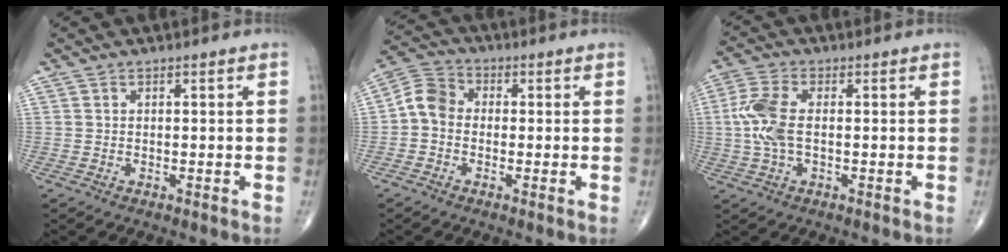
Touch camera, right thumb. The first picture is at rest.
{"total": 5.8, "force": [-0.7, 4.7, 3.4], "torque": [-0.049, 0.020, -0.030]}
{"total": 7.7, "force": [0.0, 3.8, 6.7], "torque": [-0.172, 0.013, -0.003]}